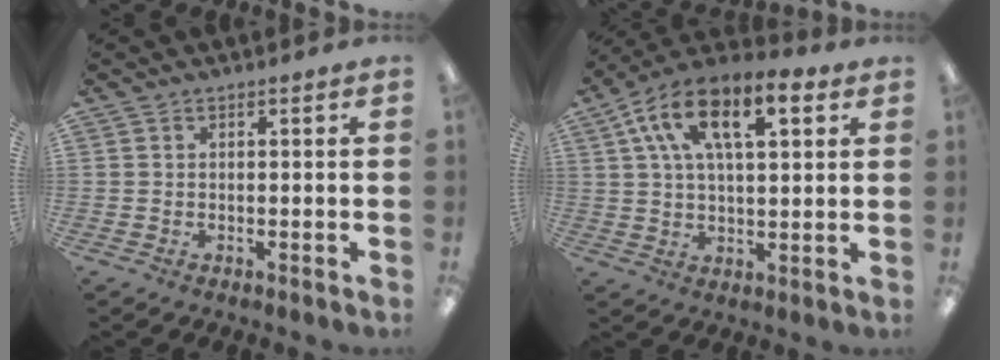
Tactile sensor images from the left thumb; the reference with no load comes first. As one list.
[{"total": 14.7, "force": [6.9, 6.8, 11.0], "torque": [-0.197, -0.010, 0.118]}]